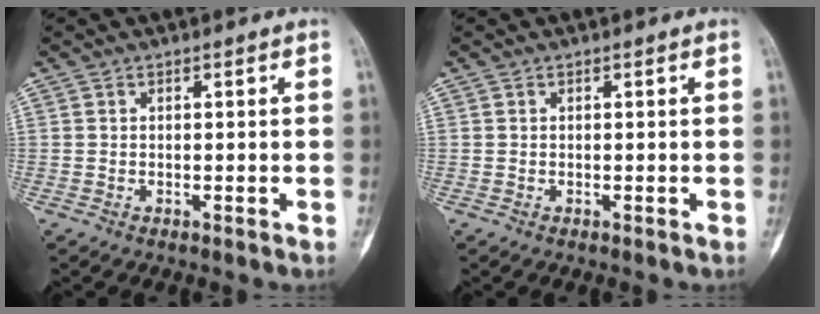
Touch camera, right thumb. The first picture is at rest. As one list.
[{"total": 0.0}]